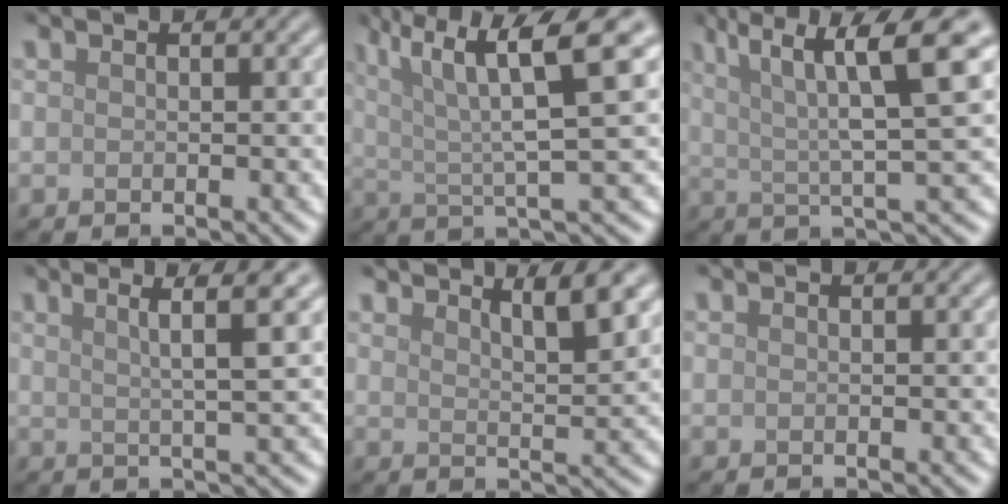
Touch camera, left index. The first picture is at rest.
{"total": 9.3, "force": [4.1, 1.8, 8.1], "torque": [-0.132, 0.017, 0.074]}
{"total": 9.2, "force": [3.7, 1.7, 8.2], "torque": [-0.122, 0.016, 0.063]}
{"total": 5.0, "force": [2.6, 0.6, 4.3], "torque": [-0.065, 0.010, 0.040]}
{"total": 4.5, "force": [3.5, 1.0, 2.6], "torque": [-0.028, 0.004, 0.046]}
{"total": 0.0}